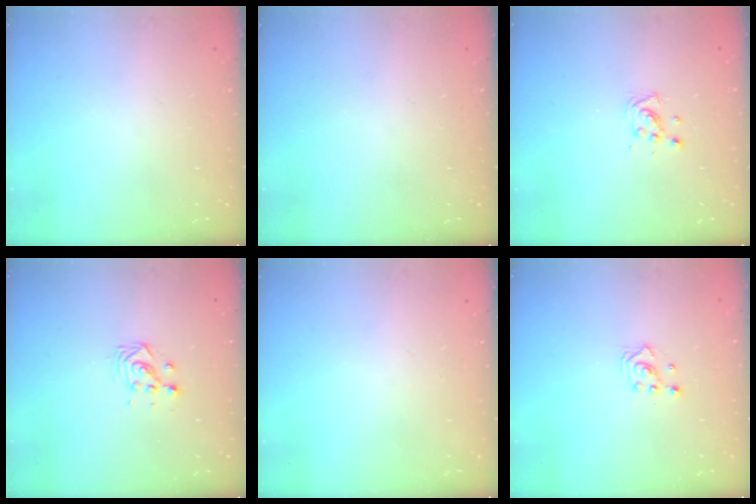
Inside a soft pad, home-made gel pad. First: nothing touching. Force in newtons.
{"total": 0.0}
{"total": 5.0, "press": 4.7, "slide": 1.7}
{"total": 3.2, "press": 3.2, "slide": 0.5}
{"total": 0.0}
{"total": 2.3, "press": 2.3, "slide": 0.3}